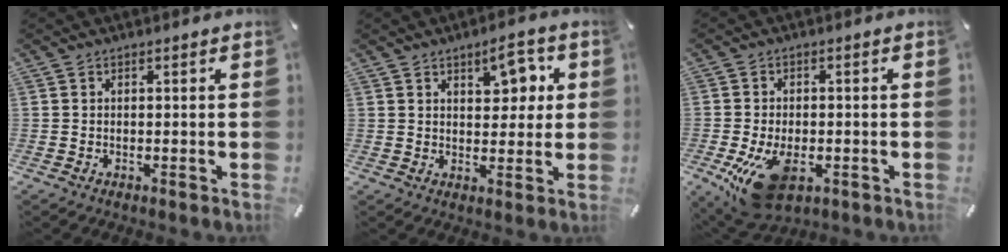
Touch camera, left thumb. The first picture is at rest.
{"total": 7.7, "force": [3.7, 4.6, 5.0], "torque": [-0.047, -0.015, 0.055]}
{"total": 11.2, "force": [-3.9, 6.3, 8.4], "torque": [-0.171, -0.001, -0.066]}